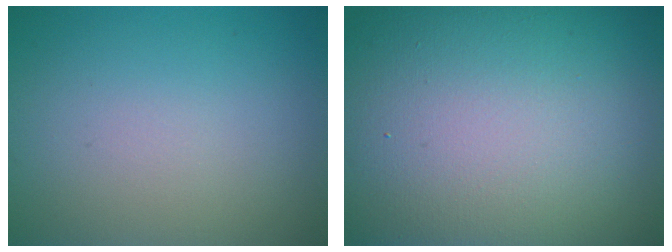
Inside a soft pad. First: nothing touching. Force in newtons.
{"total": 24.0, "press": 24.0, "slide": 1.2}